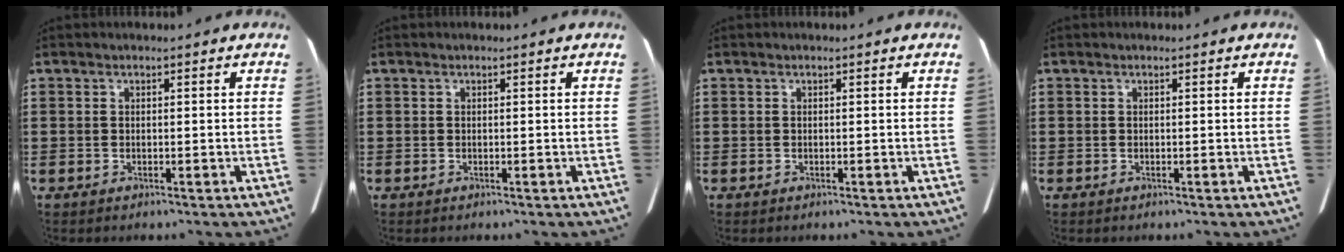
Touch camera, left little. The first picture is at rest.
{"total": 0.0}
{"total": 0.0}
{"total": 0.0}